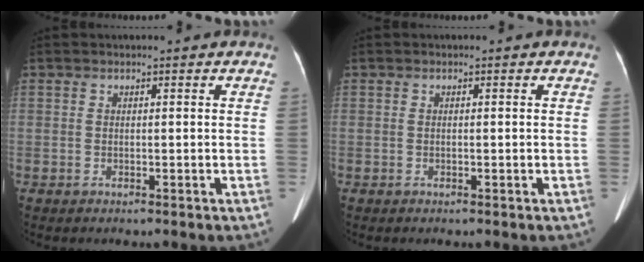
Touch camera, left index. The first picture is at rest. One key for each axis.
{"total": 0.0}